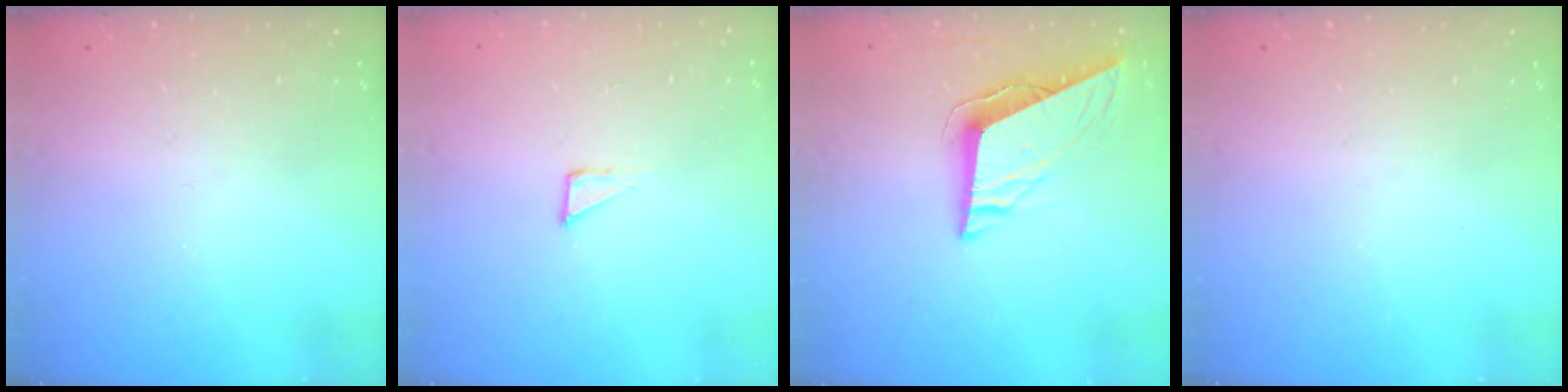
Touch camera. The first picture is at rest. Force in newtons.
{"total": 2.3, "press": 2.3, "slide": 0.1}
{"total": 8.8, "press": 8.7, "slide": 1.4}
{"total": 0.0}